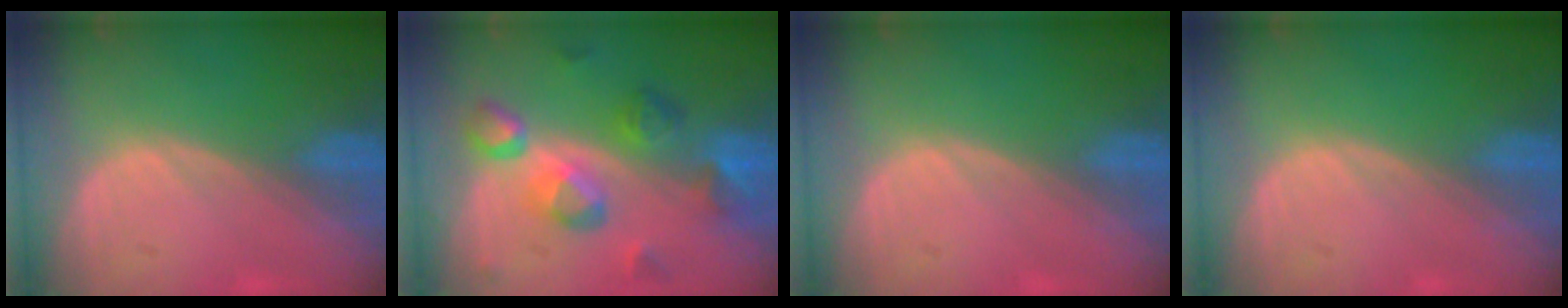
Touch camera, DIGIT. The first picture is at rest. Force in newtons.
{"total": 9.2, "press": 8.4, "slide": 3.8}
{"total": 0.0}
{"total": 0.0}